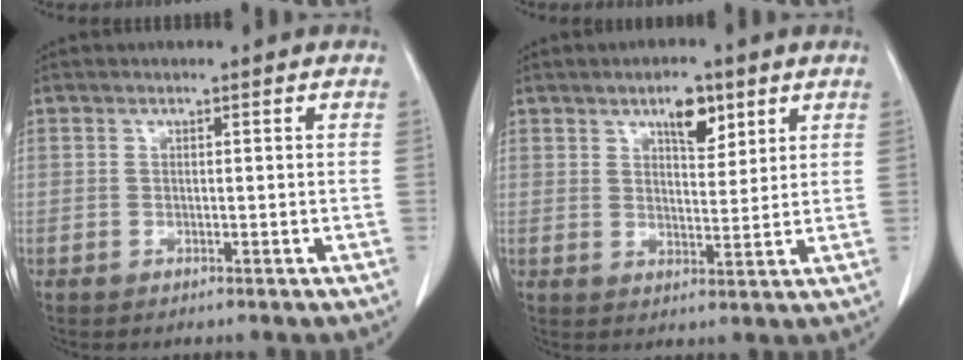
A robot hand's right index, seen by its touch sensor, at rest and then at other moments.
{"total": 5.3, "force": [3.2, 2.0, 3.8], "torque": [-0.061, 0.000, 0.052]}